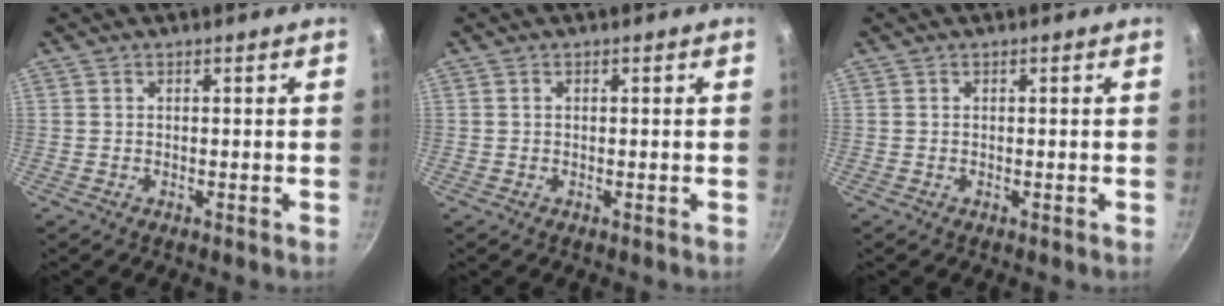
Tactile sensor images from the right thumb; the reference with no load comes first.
{"total": 0.0}
{"total": 0.0}